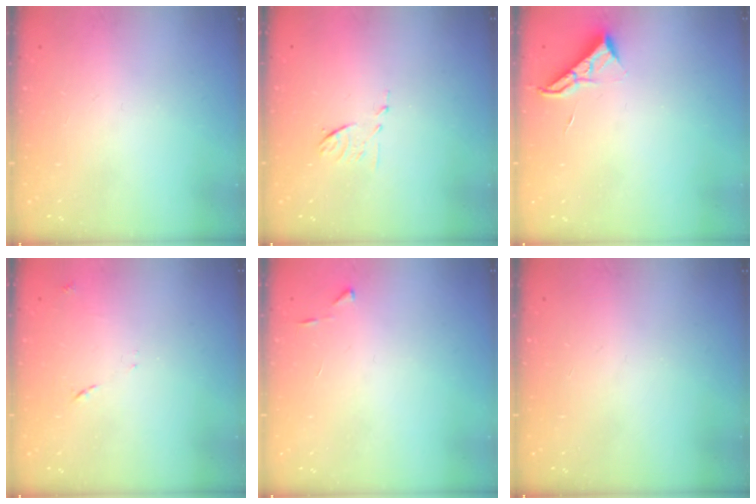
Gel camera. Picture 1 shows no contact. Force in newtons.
{"total": 6.2, "press": 6.2, "slide": 0.7}
{"total": 6.8, "press": 6.8, "slide": 0.5}
{"total": 8.5, "press": 8.5, "slide": 0.7}
{"total": 2.7, "press": 2.7, "slide": 0.3}
{"total": 0.0}